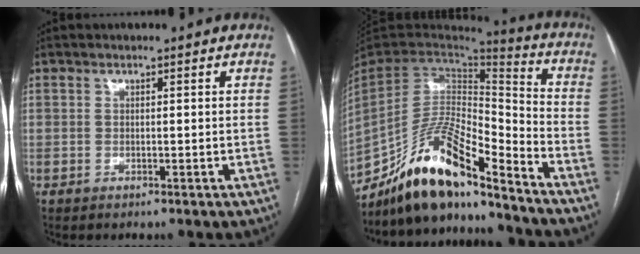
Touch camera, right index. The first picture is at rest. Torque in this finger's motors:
{"motor_torque": [0.83, -1.31, 0.65, 0.21]}